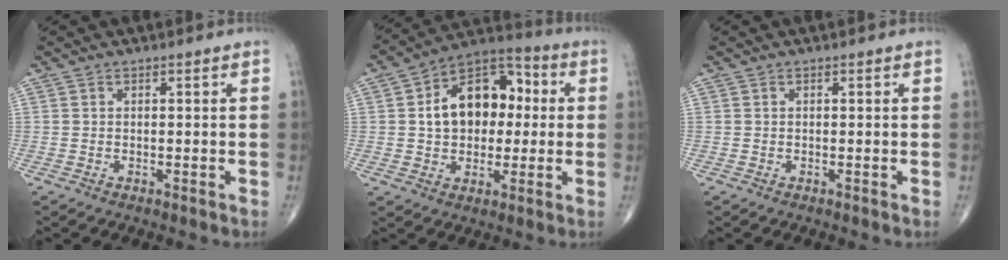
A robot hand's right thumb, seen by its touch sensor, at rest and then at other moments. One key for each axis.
{"total": 16.1, "fx": 1.8, "fy": 10.9, "fz": 11.7, "tx": -0.138, "ty": 0.032, "tz": 0.022}
{"total": 0.0}